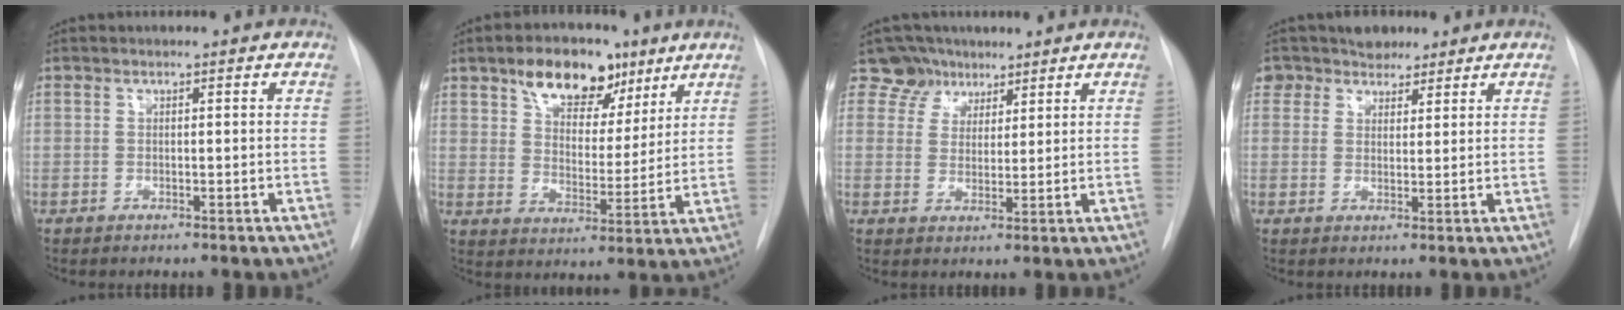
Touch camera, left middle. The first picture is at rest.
{"total": 11.0, "force": [7.0, 6.0, 6.1], "torque": [-0.099, 0.016, 0.118]}
{"total": 5.1, "force": [3.7, 3.4, -0.7], "torque": [0.021, 0.001, 0.062]}
{"total": 5.3, "force": [4.0, 3.4, 0.3], "torque": [0.001, 0.014, 0.068]}